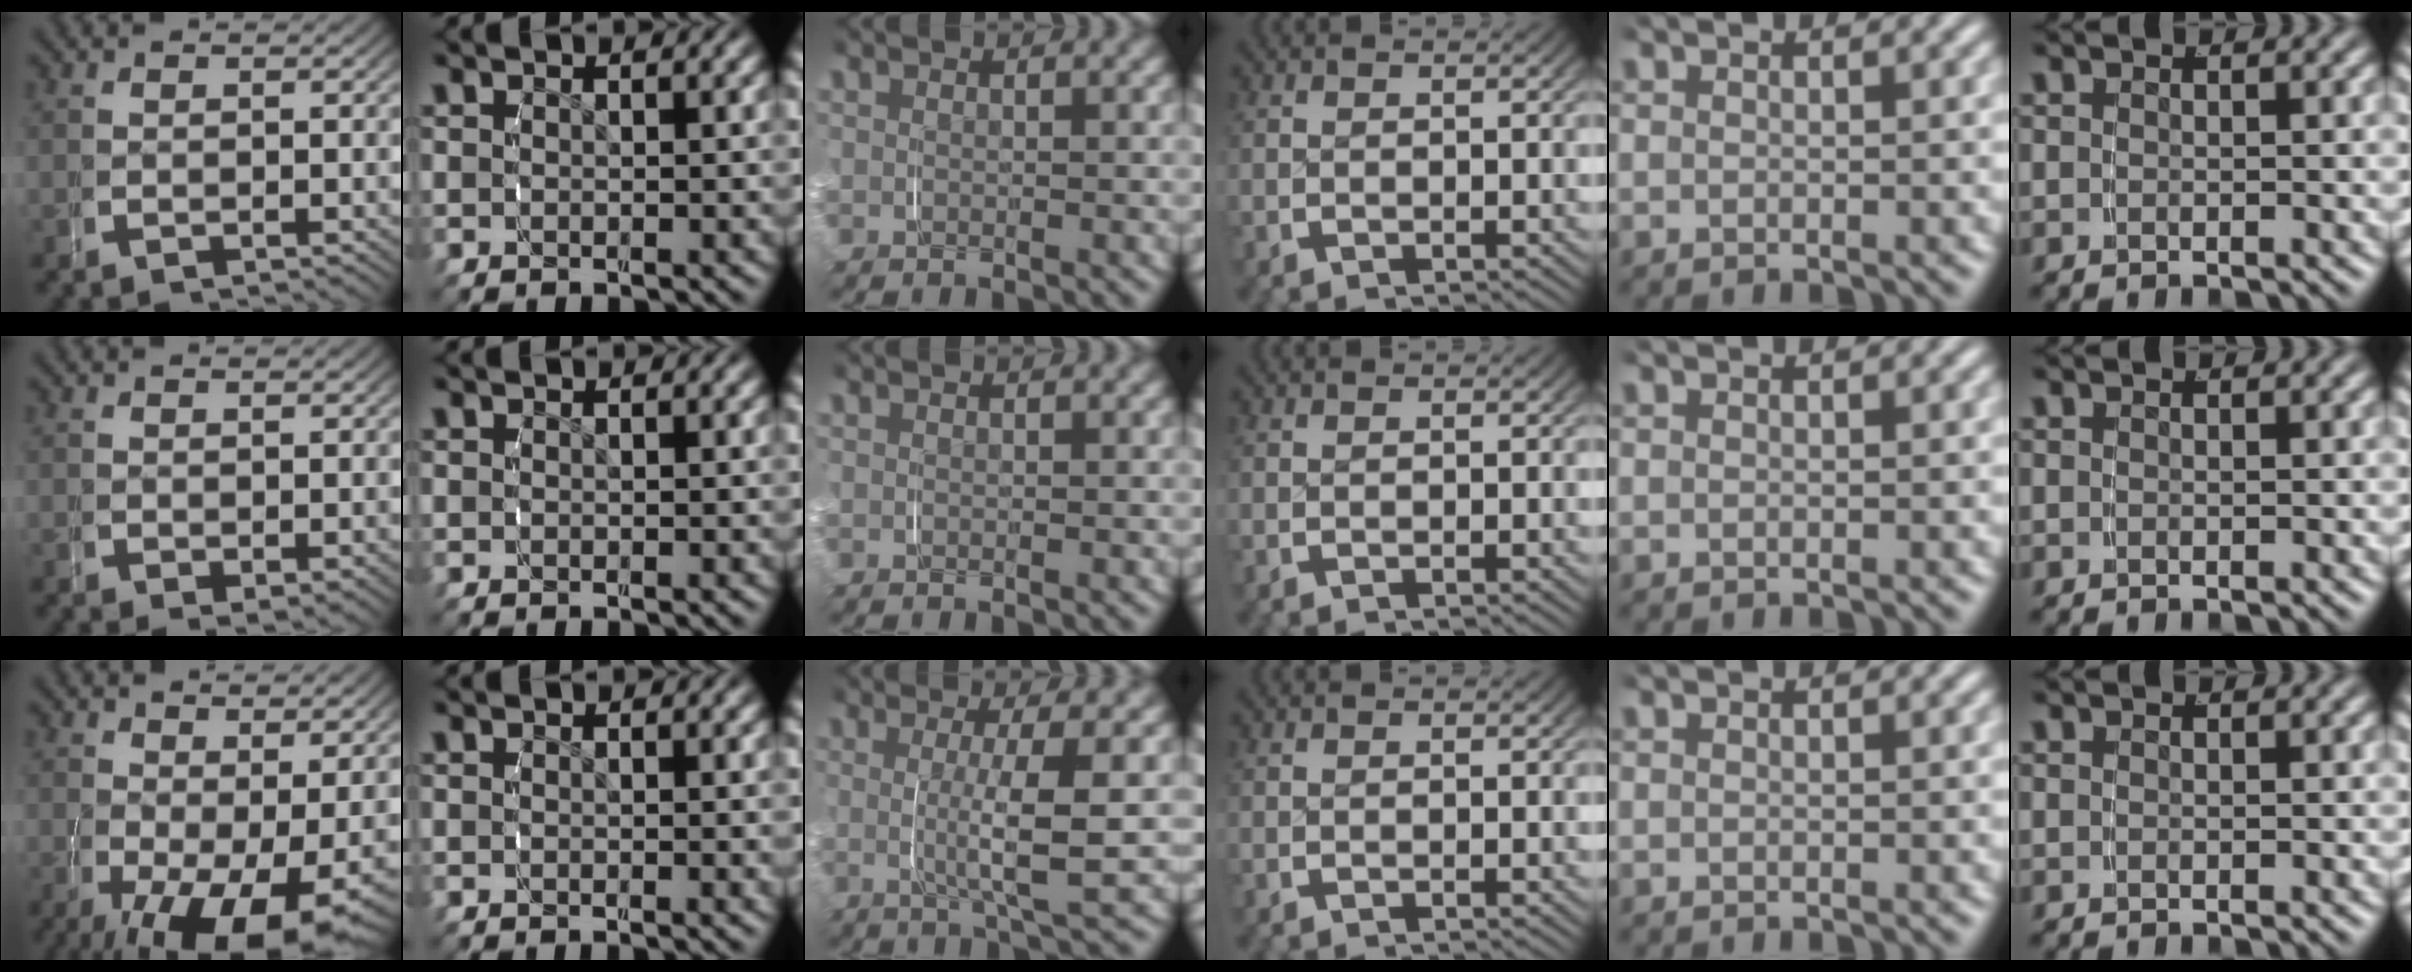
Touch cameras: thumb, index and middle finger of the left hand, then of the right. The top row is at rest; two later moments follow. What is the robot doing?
{"motion": "grasp_and_lifting", "object": "plastic wrap"}